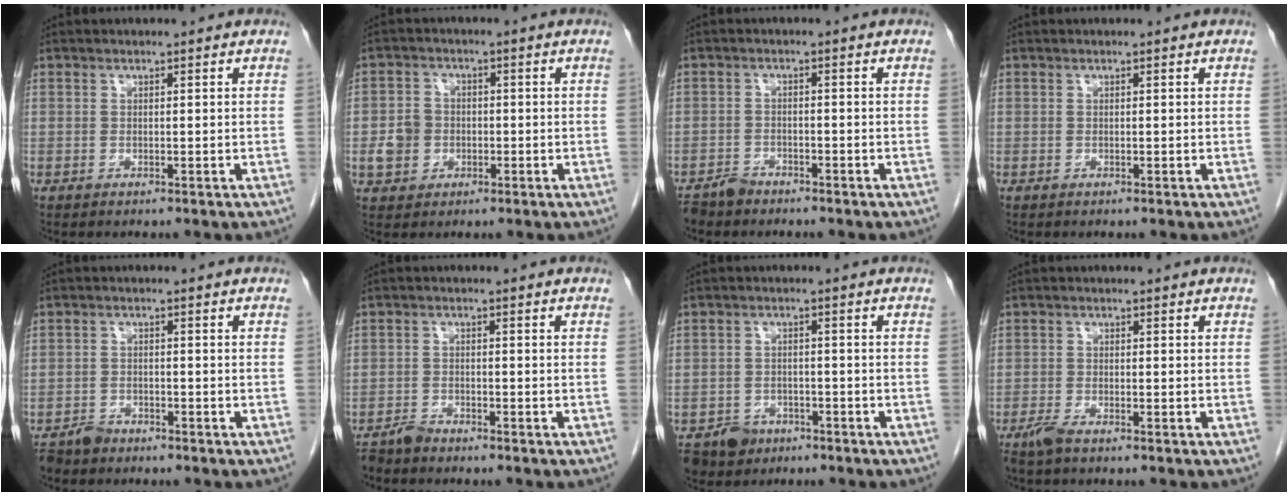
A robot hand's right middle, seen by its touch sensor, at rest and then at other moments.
{"total": 4.5, "force": [-1.1, 4.1, 1.8], "torque": [-0.040, 0.012, -0.013]}
{"total": 2.4, "force": [-2.2, 0.8, 0.3], "torque": [-0.011, -0.003, -0.038]}
{"total": 0.0}
{"total": 2.6, "force": [-2.4, 1.1, 0.4], "torque": [-0.012, -0.001, -0.039]}
{"total": 2.0, "force": [-2.0, 0.2, 0.2], "torque": [-0.005, -0.006, -0.037]}
{"total": 4.7, "force": [-3.2, 3.4, 0.7], "torque": [-0.011, 0.004, -0.049]}
{"total": 2.1, "force": [-1.7, 0.3, 1.2], "torque": [-0.033, -0.005, -0.035]}